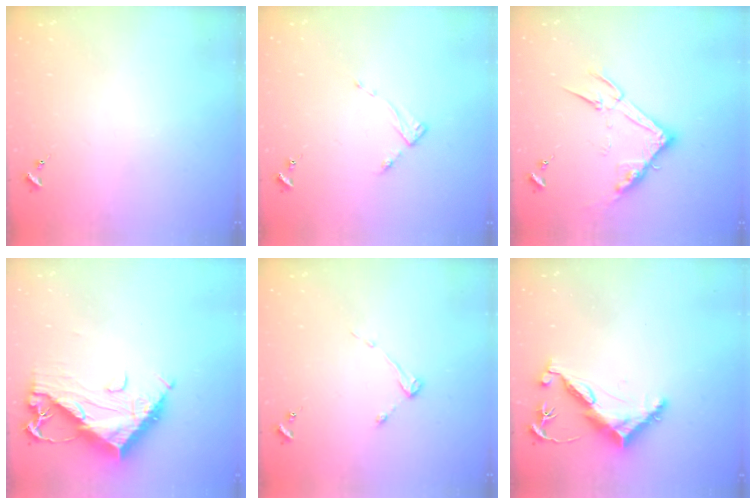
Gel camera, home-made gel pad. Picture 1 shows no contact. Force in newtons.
{"total": 3.7, "press": 3.6, "slide": 0.4}
{"total": 13.8, "press": 13.8, "slide": 0.8}
{"total": 13.6, "press": 13.6, "slide": 1.1}
{"total": 3.1, "press": 3.1, "slide": 0.4}
{"total": 11.7, "press": 11.7, "slide": 1.0}